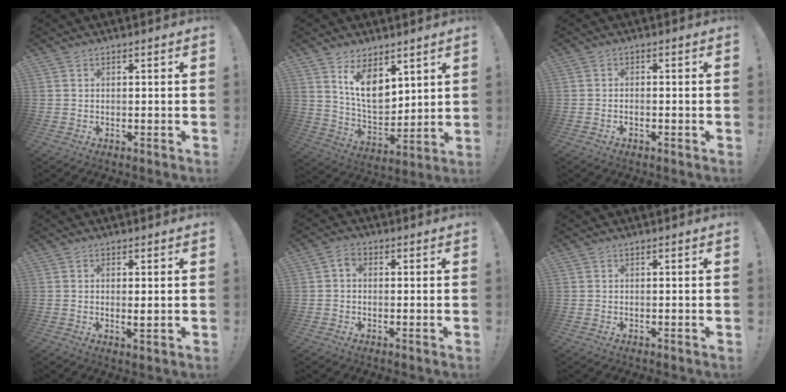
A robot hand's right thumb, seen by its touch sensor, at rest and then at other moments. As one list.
[{"total": 11.6, "force": [6.5, 7.1, 6.4], "torque": [-0.105, -0.041, 0.127]}, {"total": 1.0, "force": [-1.0, 0.2, 0.2], "torque": [-0.011, 0.004, -0.015]}, {"total": 1.7, "force": [0.3, 0.2, 1.7], "torque": [-0.016, -0.010, 0.003]}, {"total": 2.4, "force": [-0.2, 1.7, 1.7], "torque": [-0.029, 0.006, -0.005]}, {"total": 0.0}]